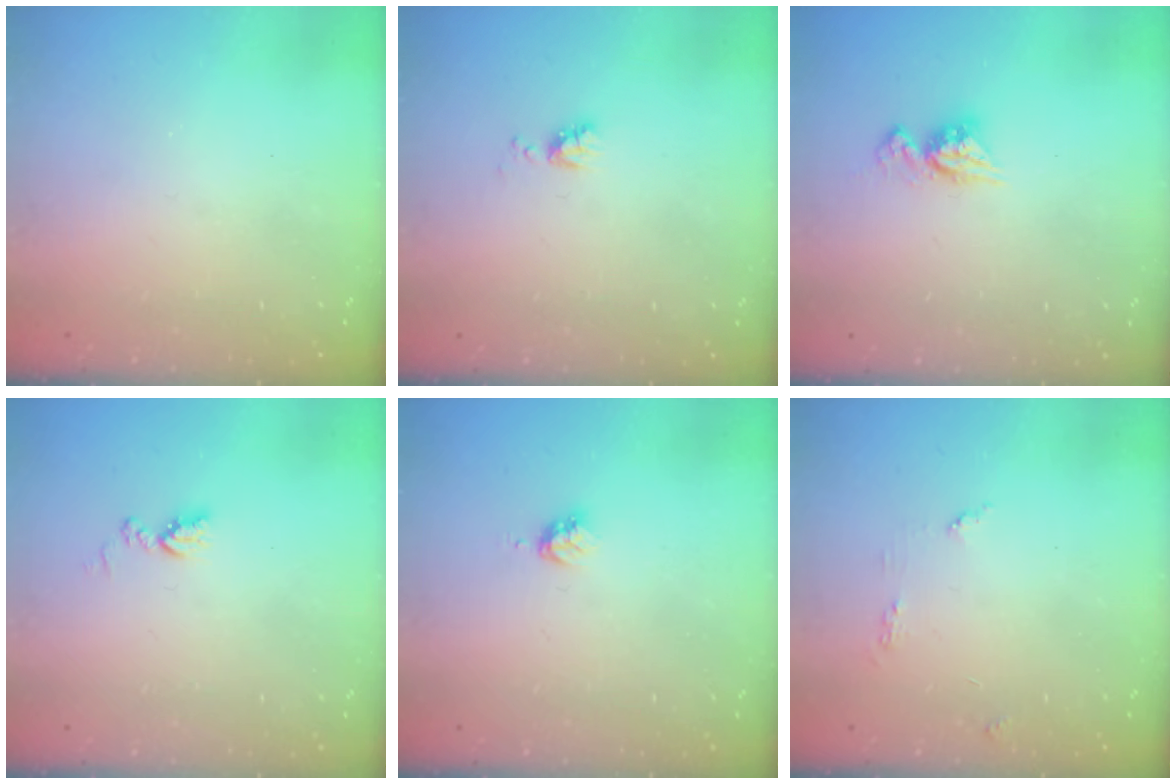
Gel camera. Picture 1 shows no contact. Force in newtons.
{"total": 4.3, "press": 4.2, "slide": 0.7}
{"total": 7.5, "press": 7.4, "slide": 0.8}
{"total": 6.9, "press": 6.8, "slide": 0.8}
{"total": 2.9, "press": 2.8, "slide": 0.4}
{"total": 3.9, "press": 3.9, "slide": 0.3}